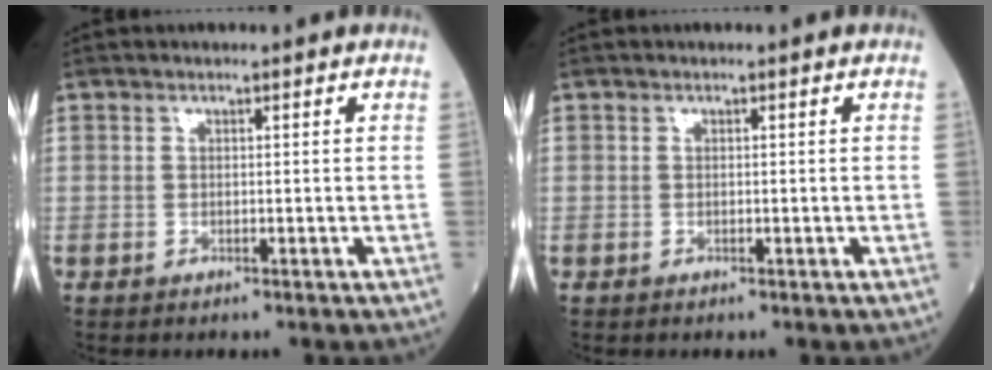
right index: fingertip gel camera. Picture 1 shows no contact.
{"total": 0.0}